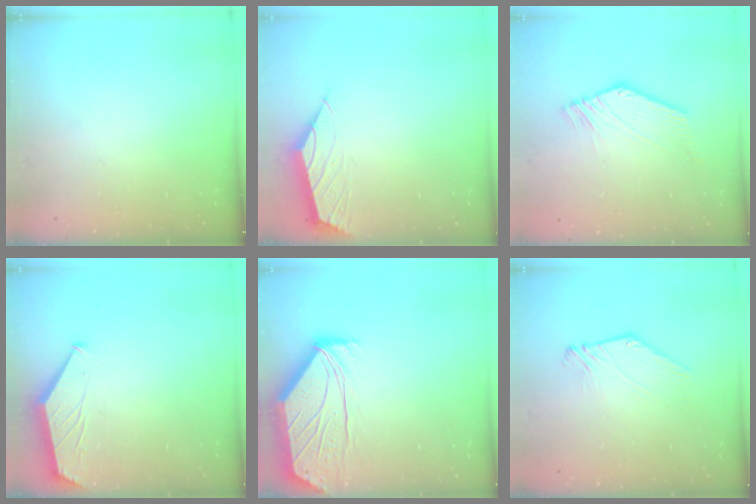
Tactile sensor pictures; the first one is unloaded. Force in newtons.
{"total": 1.8, "press": 1.7, "slide": 0.5}
{"total": 1.1, "press": 1.1, "slide": 0.1}
{"total": 1.5, "press": 1.5, "slide": 0.4}
{"total": 4.7, "press": 4.6, "slide": 0.6}
{"total": 0.9, "press": 0.9, "slide": 0.1}